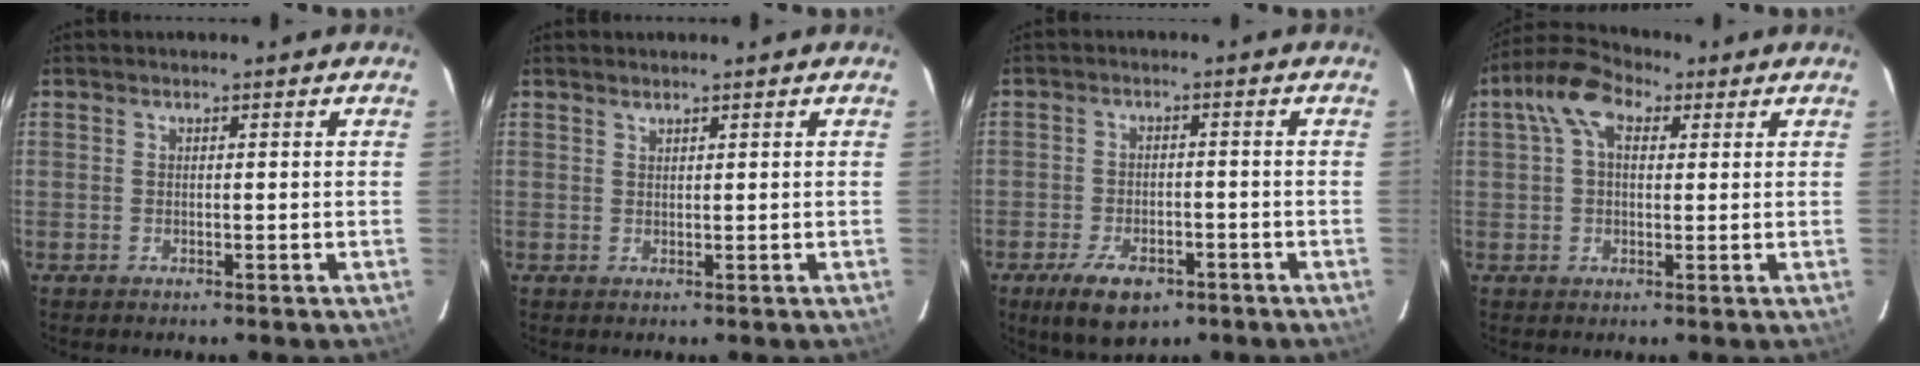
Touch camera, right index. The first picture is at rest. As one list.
[{"total": 0.7, "force": [0.7, 0.1, 0.2], "torque": [-0.003, 0.002, 0.014]}, {"total": 9.1, "force": [-5.7, 4.6, 5.5], "torque": [-0.120, -0.012, -0.086]}, {"total": 8.0, "force": [2.8, 4.9, 5.7], "torque": [-0.116, 0.034, 0.044]}]